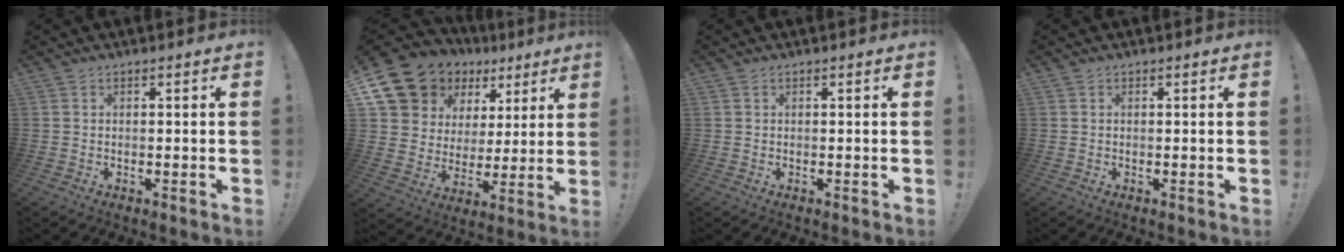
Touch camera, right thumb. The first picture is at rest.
{"total": 14.9, "force": [9.3, 10.6, 4.7], "torque": [-0.088, -0.059, 0.192]}
{"total": 0.0}
{"total": 0.0}